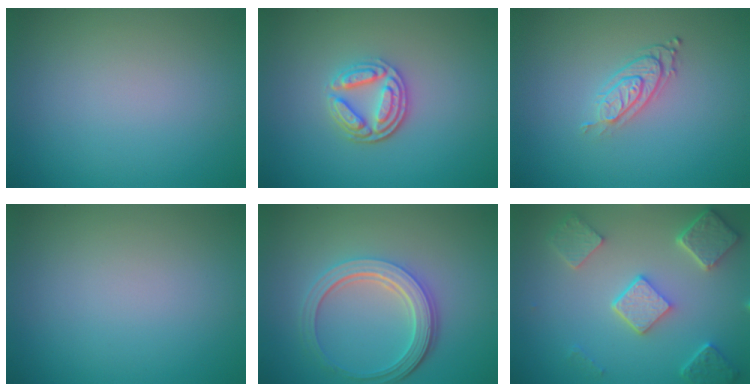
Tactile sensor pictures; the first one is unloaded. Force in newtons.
{"total": 3.9, "press": 3.2, "slide": 2.2}
{"total": 3.1, "press": 2.1, "slide": 2.3}
{"total": 0.0}
{"total": 5.0, "press": 3.7, "slide": 3.3}
{"total": 5.3, "press": 4.2, "slide": 3.3}